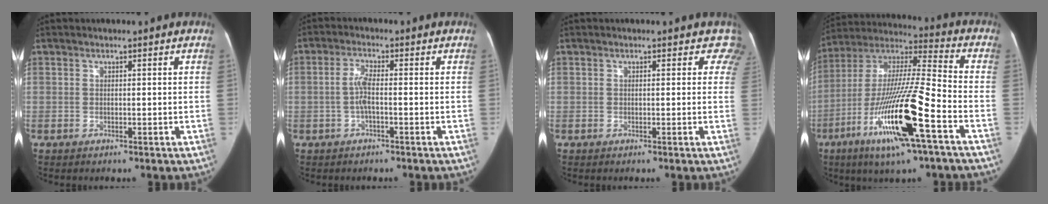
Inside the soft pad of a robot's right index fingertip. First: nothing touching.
{"total": 3.1, "force": [-0.6, 0.4, 3.0], "torque": [-0.061, 0.006, -0.012]}
{"total": 2.7, "force": [1.8, 2.0, 0.1], "torque": [0.031, -0.004, -0.006]}
{"total": 20.6, "force": [-8.3, 1.1, 18.8], "torque": [-0.369, -0.022, -0.153]}